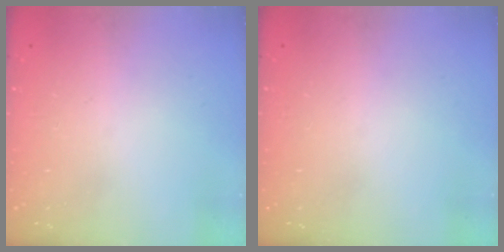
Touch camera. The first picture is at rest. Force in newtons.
{"total": 0.0}